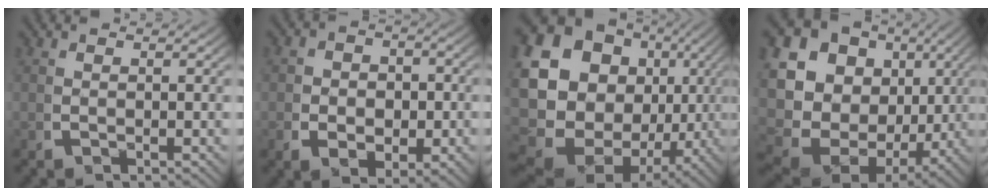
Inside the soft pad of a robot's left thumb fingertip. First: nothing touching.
{"total": 4.2, "force": [-0.8, 3.1, 2.8], "torque": [-0.033, -0.013, -0.012]}
{"total": 19.8, "force": [0.9, 14.9, 12.9], "torque": [-0.280, -0.035, 0.021]}
{"total": 19.0, "force": [0.8, 15.4, 11.0], "torque": [-0.241, -0.034, 0.009]}